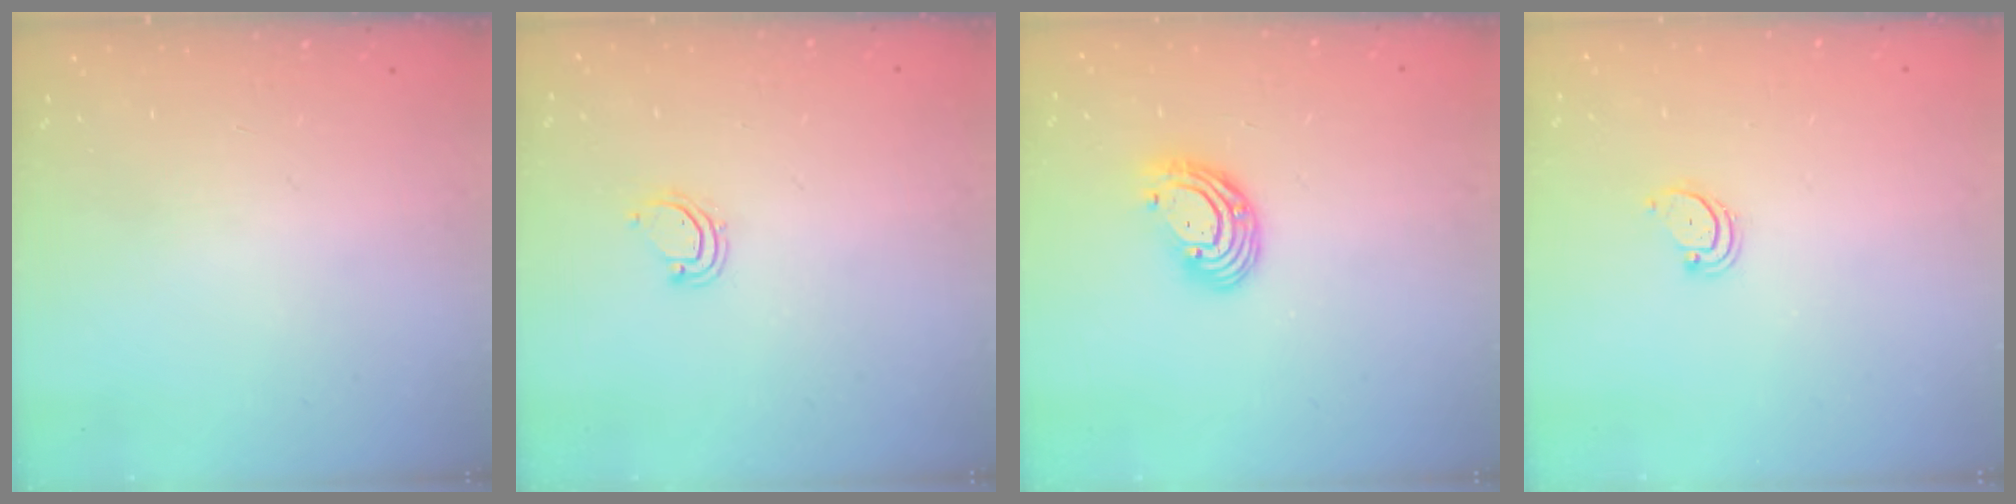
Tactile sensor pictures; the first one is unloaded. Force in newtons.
{"total": 4.3, "press": 4.3, "slide": 0.5}
{"total": 9.3, "press": 9.3, "slide": 1.0}
{"total": 2.2, "press": 2.2, "slide": 0.3}